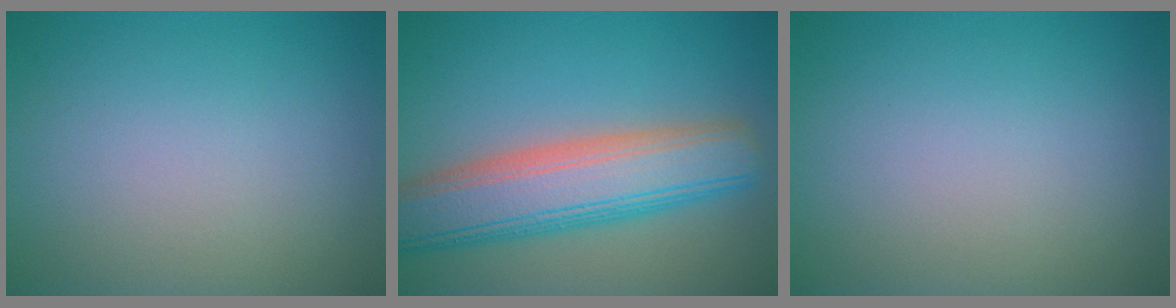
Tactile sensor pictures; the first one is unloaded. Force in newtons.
{"total": 8.6, "press": 8.6, "slide": 0.6}
{"total": 0.0}